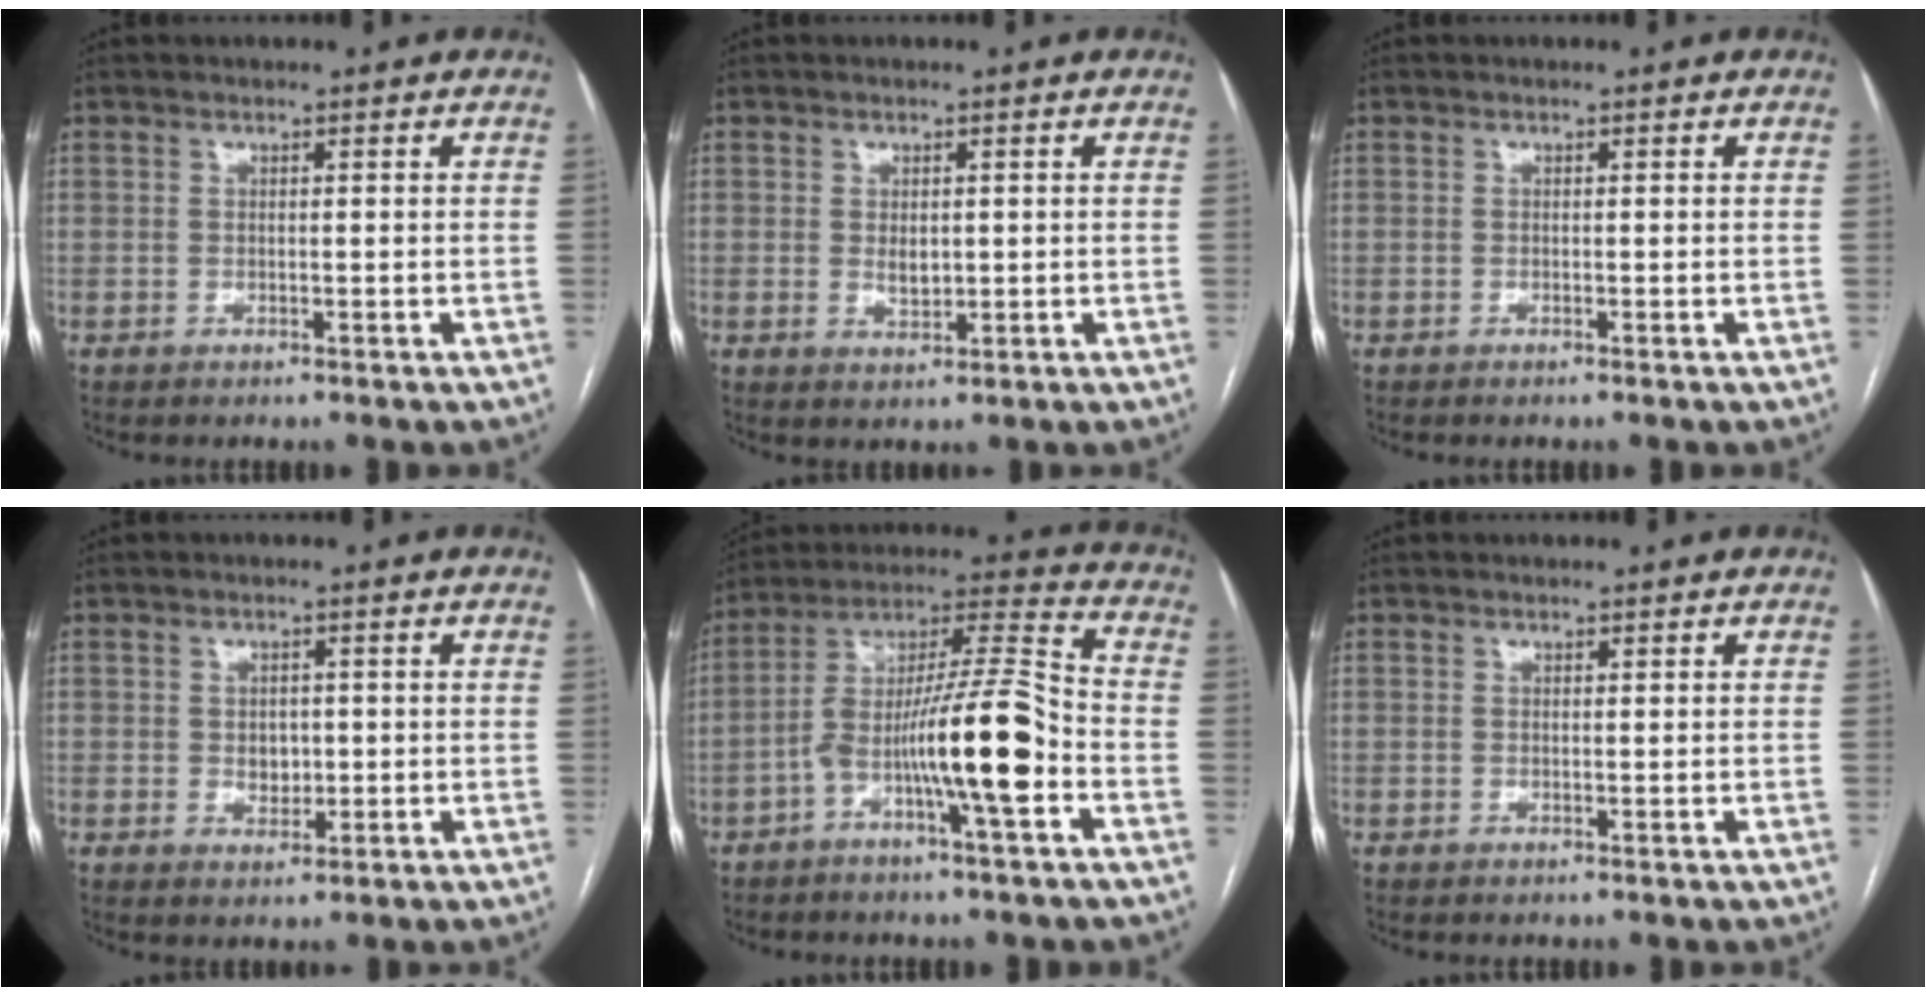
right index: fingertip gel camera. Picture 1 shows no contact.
{"total": 2.3, "force": [0.2, 1.4, 1.9], "torque": [-0.030, -0.006, 0.007]}
{"total": 0.0}
{"total": 2.7, "force": [0.0, 2.1, 1.7], "torque": [-0.021, 0.000, 0.003]}
{"total": 14.8, "force": [-5.1, 1.1, 13.8], "torque": [-0.247, 0.019, -0.091]}
{"total": 0.0}